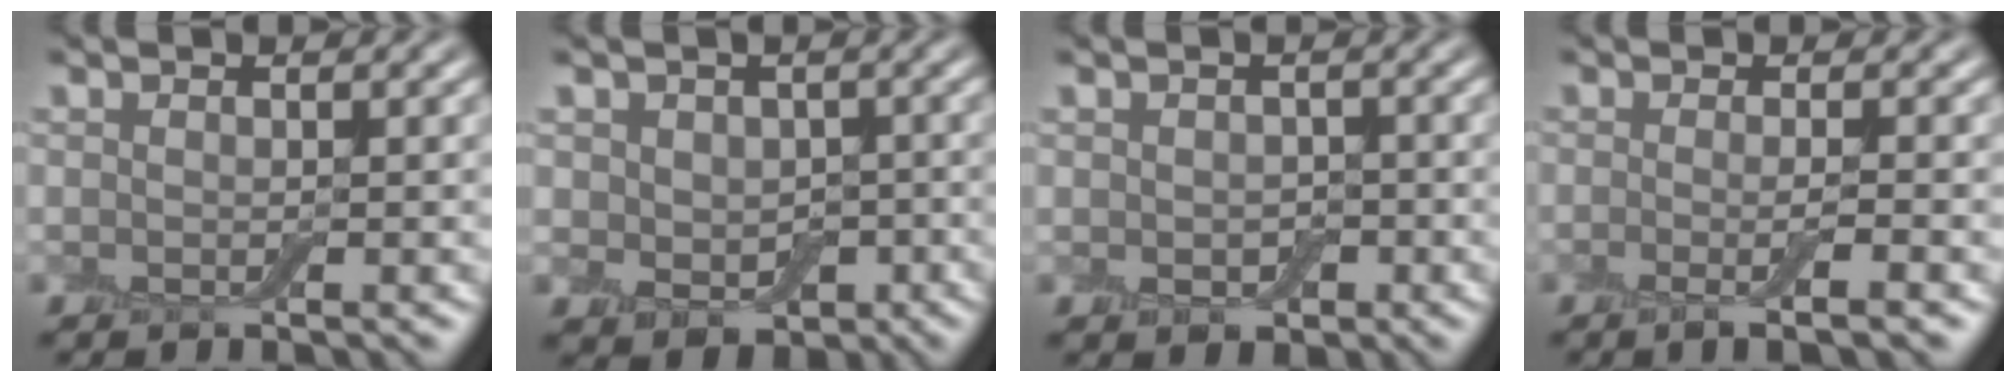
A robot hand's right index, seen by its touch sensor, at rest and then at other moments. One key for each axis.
{"total": 4.1, "fx": -0.1, "fy": 3.4, "fz": 2.3, "tx": -0.038, "ty": -0.013, "tz": 0.005}
{"total": 1.8, "fx": -0.3, "fy": 1.4, "fz": 1.1, "tx": -0.017, "ty": -0.006, "tz": -0.007}
{"total": 2.9, "fx": -0.8, "fy": 0.6, "fz": 2.7, "tx": -0.039, "ty": -0.006, "tz": -0.016}